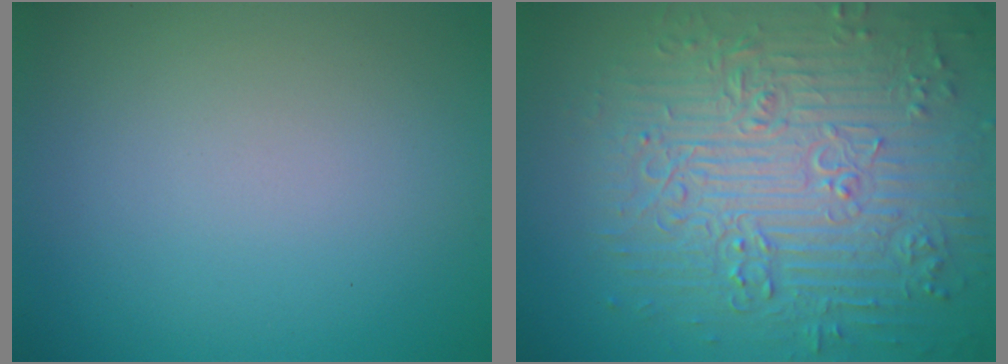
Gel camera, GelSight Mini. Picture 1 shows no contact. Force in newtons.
{"total": 9.2, "press": 6.8, "slide": 6.2}